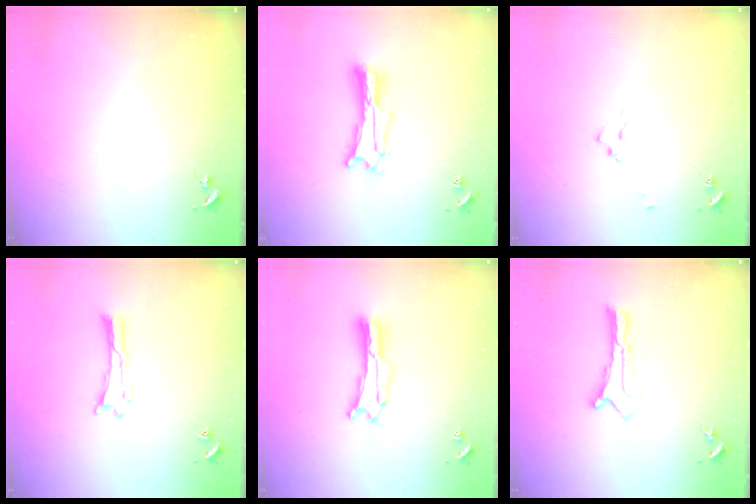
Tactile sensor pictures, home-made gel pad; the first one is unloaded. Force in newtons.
{"total": 4.6, "press": 4.6, "slide": 0.6}
{"total": 2.9, "press": 2.9, "slide": 0.4}
{"total": 0.0}
{"total": 1.6, "press": 1.5, "slide": 0.3}
{"total": 0.0}